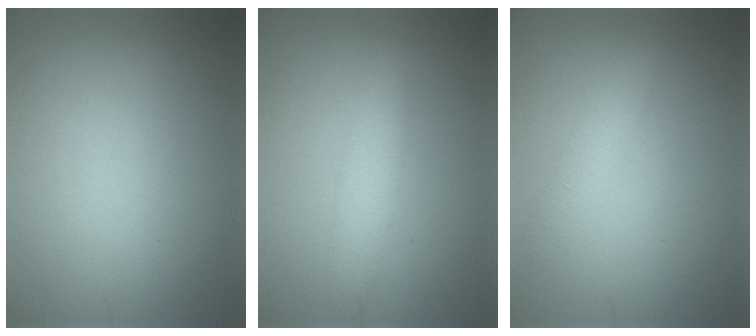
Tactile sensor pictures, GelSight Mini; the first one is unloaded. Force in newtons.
{"total": 3.0, "press": 3.0, "slide": 0.1}
{"total": 2.2, "press": 2.2, "slide": 0.1}